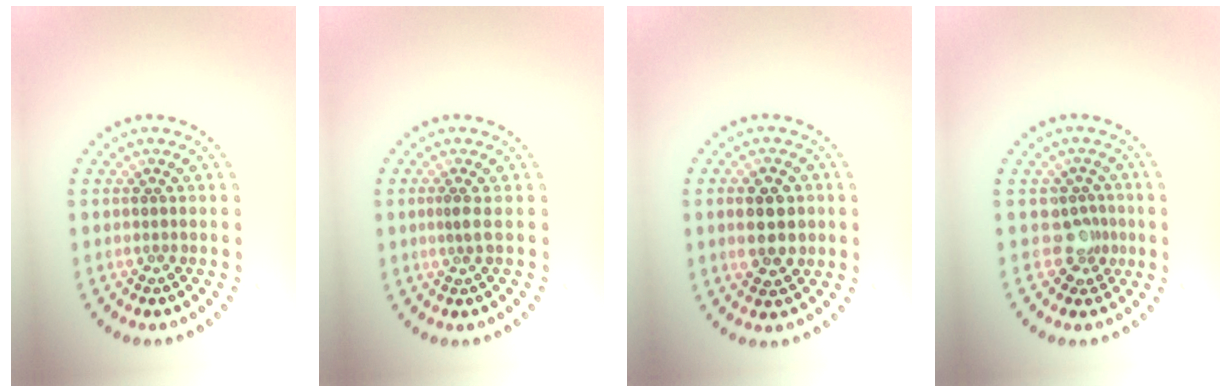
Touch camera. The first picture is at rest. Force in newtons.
{"total": 1.1, "press": 0.7, "slide": 0.8}
{"total": 3.8, "press": 3.8, "slide": 0.1}
{"total": 2.0, "press": 1.5, "slide": 1.3}